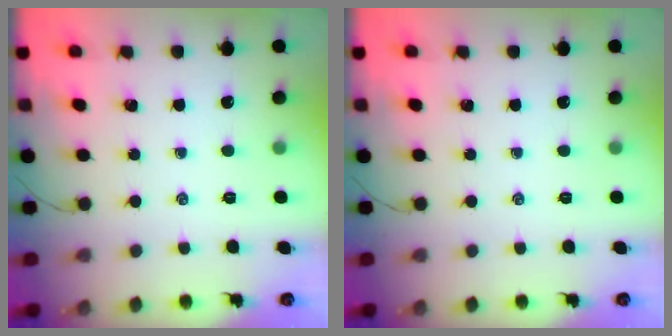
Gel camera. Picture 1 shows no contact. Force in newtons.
{"total": 0.0}